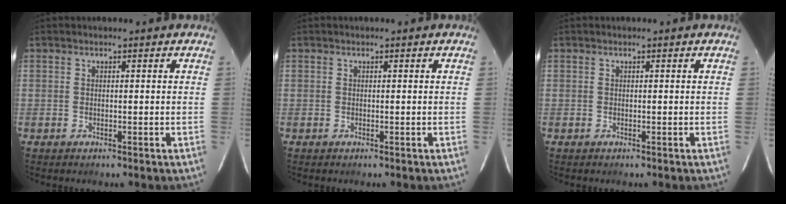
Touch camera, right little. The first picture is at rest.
{"total": 0.0}
{"total": 0.0}